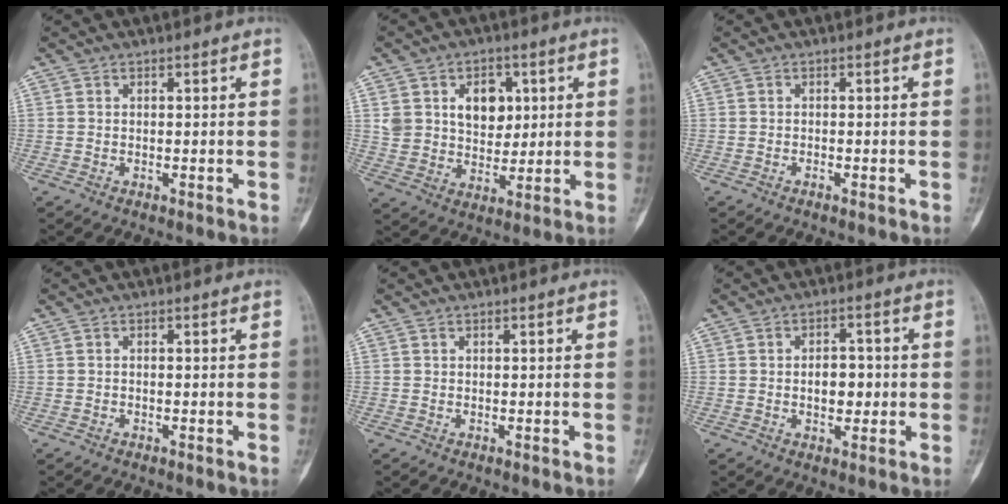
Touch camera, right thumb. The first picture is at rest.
{"total": 11.2, "force": [3.5, 8.4, 6.5], "torque": [-0.059, -0.016, 0.066]}
{"total": 0.7, "force": [-0.4, 0.2, 0.5], "torque": [-0.010, 0.000, -0.007]}
{"total": 0.0}
{"total": 0.0}
{"total": 5.6, "force": [-0.3, 3.6, 4.3], "torque": [-0.045, 0.008, -0.004]}